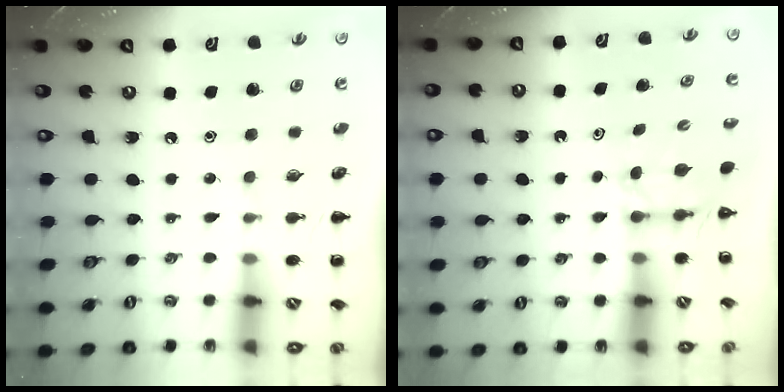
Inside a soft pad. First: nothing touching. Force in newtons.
{"total": 2.8, "press": 2.6, "slide": 1.1}